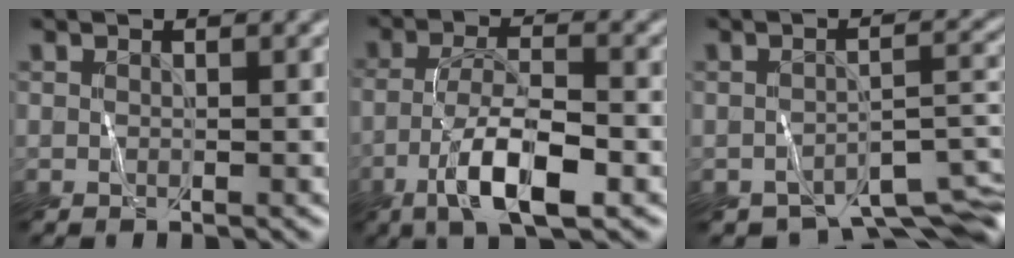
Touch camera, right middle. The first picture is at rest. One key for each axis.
{"total": 6.8, "fx": -3.0, "fy": 2.1, "fz": 5.8, "tx": -0.104, "ty": 0.004, "tz": -0.058}
{"total": 6.1, "fx": -4.8, "fy": 2.2, "fz": 3.1, "tx": -0.031, "ty": -0.019, "tz": -0.063}